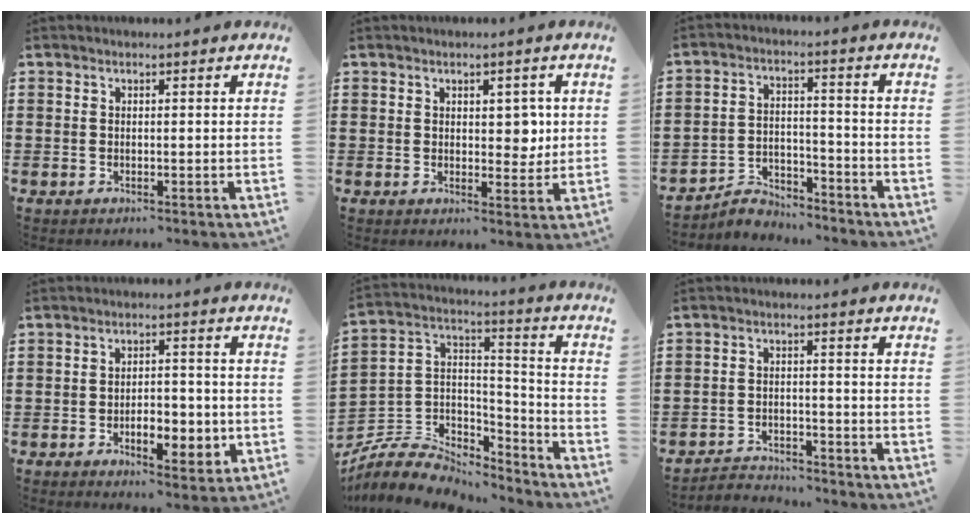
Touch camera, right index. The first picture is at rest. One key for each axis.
{"total": 4.0, "fx": 1.0, "fy": 2.4, "fz": 3.0, "tx": -0.037, "ty": -0.001, "tz": 0.011}
{"total": 4.6, "fx": -4.4, "fy": 1.3, "fz": 0.4, "tx": -0.013, "ty": 0.011, "tz": -0.090}
{"total": 6.1, "fx": -1.7, "fy": 3.2, "fz": 5.0, "tx": -0.071, "ty": 0.002, "tz": -0.032}
{"total": 6.8, "fx": -5.5, "fy": 3.6, "fz": 1.5, "tx": -0.062, "ty": -0.006, "tz": -0.114}
{"total": 3.2, "fx": -3.2, "fy": 0.5, "fz": 0.1, "tx": -0.010, "ty": 0.002, "tz": -0.069}